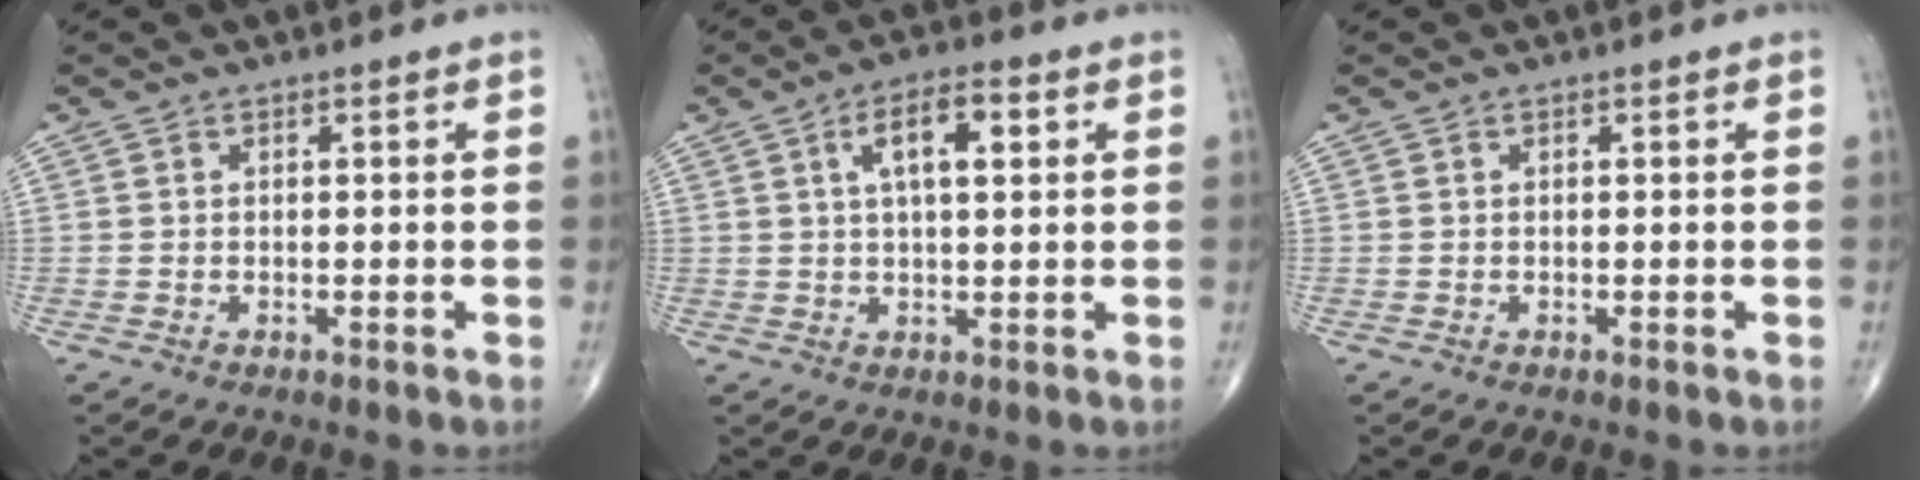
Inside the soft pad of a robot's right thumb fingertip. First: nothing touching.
{"total": 7.4, "force": [2.4, 2.9, 6.4], "torque": [-0.099, 0.005, 0.037]}
{"total": 0.0}